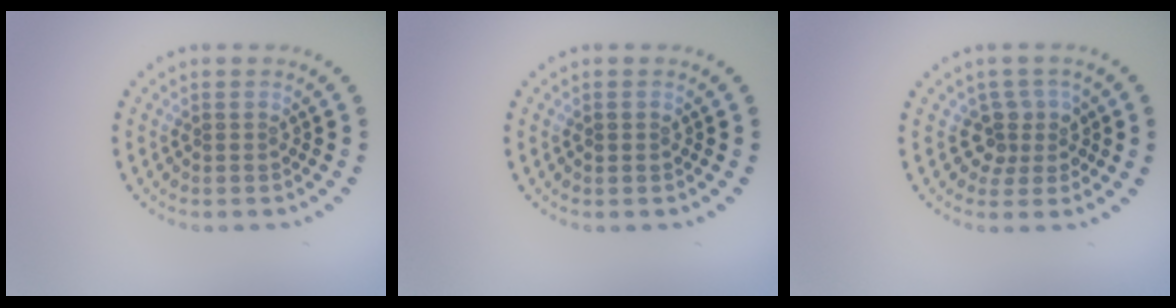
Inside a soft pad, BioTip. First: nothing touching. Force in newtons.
{"total": 0.7, "press": 0.7, "slide": 0.1}
{"total": 2.5, "press": 1.9, "slide": 1.6}